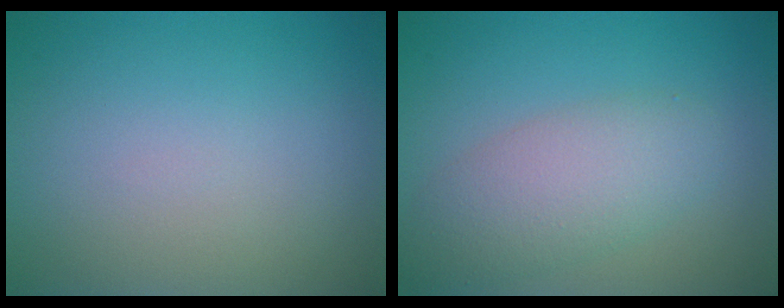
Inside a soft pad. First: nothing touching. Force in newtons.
{"total": 4.5, "press": 4.5, "slide": 0.4}